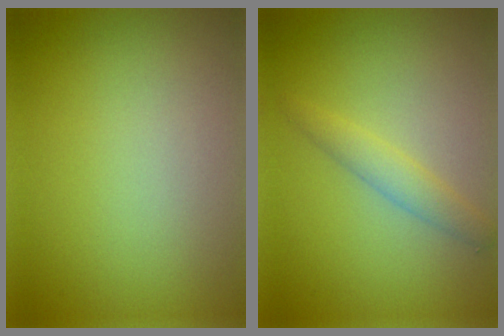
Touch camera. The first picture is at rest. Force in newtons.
{"total": 2.0, "press": 2.0, "slide": 0.1}